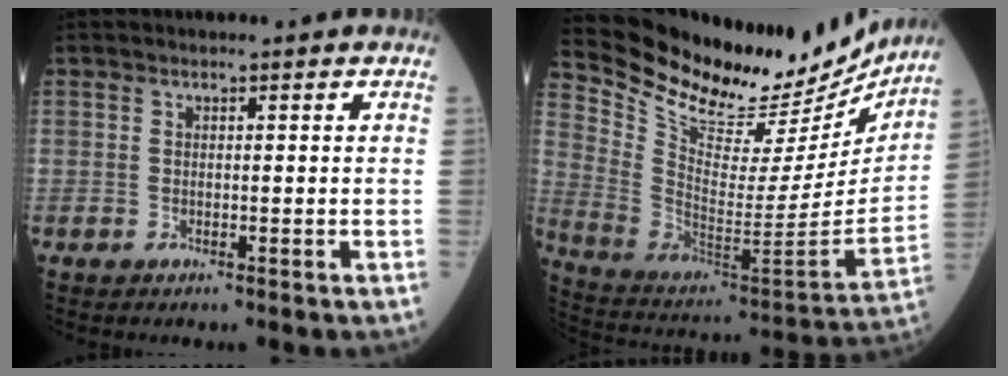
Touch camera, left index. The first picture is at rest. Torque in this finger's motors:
{"motor_torque": [1.00, -1.14, 0.11, 0.02]}